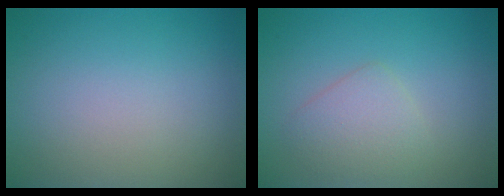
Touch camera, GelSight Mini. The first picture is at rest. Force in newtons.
{"total": 2.5, "press": 2.5, "slide": 0.1}